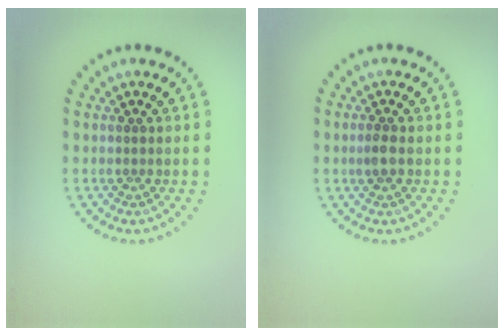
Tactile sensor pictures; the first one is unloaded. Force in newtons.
{"total": 1.3, "press": 1.2, "slide": 0.3}